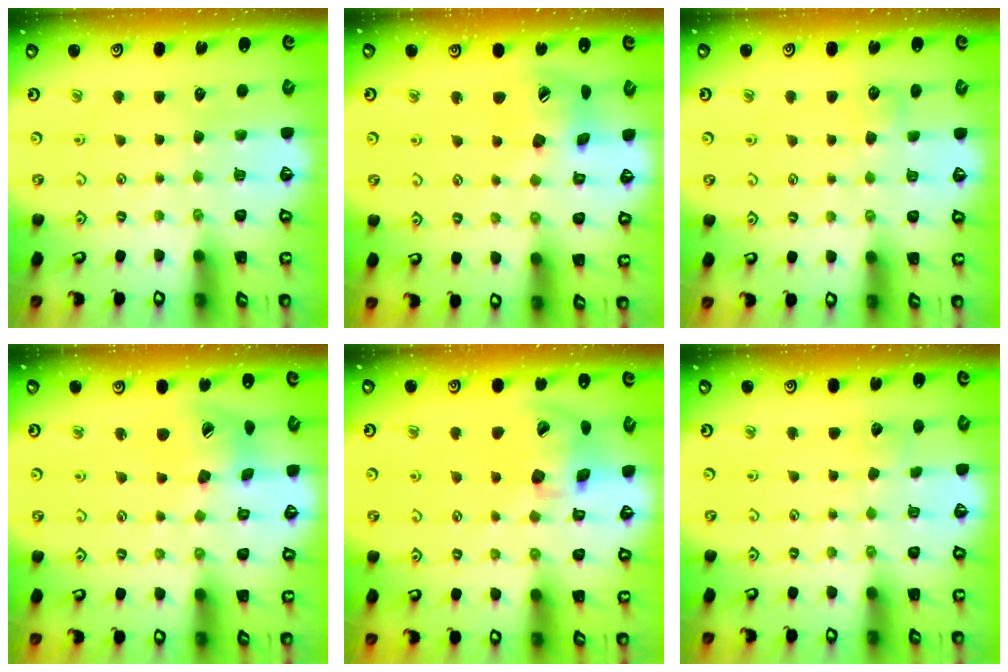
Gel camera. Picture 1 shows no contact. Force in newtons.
{"total": 15.0, "press": 14.9, "slide": 1.9}
{"total": 4.3, "press": 4.2, "slide": 0.5}
{"total": 14.3, "press": 14.1, "slide": 2.2}
{"total": 14.9, "press": 14.8, "slide": 1.8}
{"total": 2.8, "press": 2.7, "slide": 0.3}